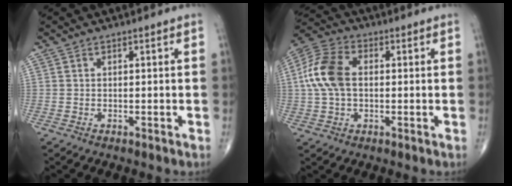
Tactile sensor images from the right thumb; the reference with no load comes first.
{"total": 11.1, "force": [0.8, 7.1, 8.5], "torque": [-0.181, 0.025, 0.009]}